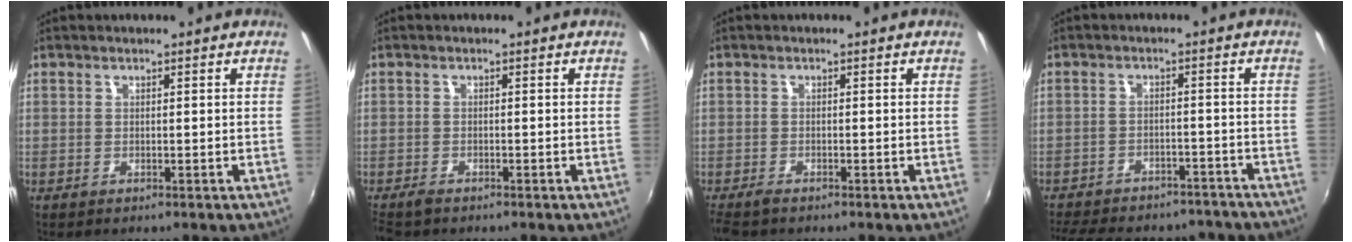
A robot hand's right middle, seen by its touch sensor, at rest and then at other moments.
{"total": 2.5, "force": [-2.1, 0.8, 1.0], "torque": [-0.028, -0.010, -0.042]}
{"total": 3.1, "force": [-2.5, 0.8, 1.5], "torque": [-0.036, -0.015, -0.047]}
{"total": 19.9, "force": [-17.0, 7.5, 6.9], "torque": [-0.162, 0.011, -0.217]}